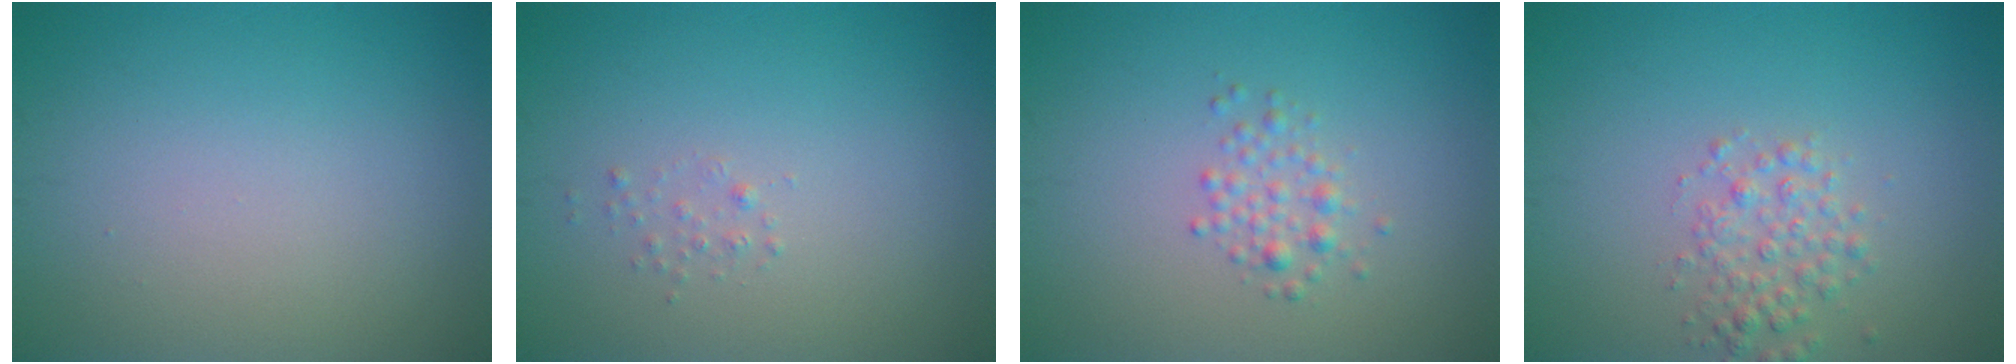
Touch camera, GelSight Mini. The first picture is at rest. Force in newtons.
{"total": 0.6, "press": 0.6, "slide": 0.0}
{"total": 1.6, "press": 1.6, "slide": 0.0}
{"total": 2.4, "press": 2.4, "slide": 0.1}